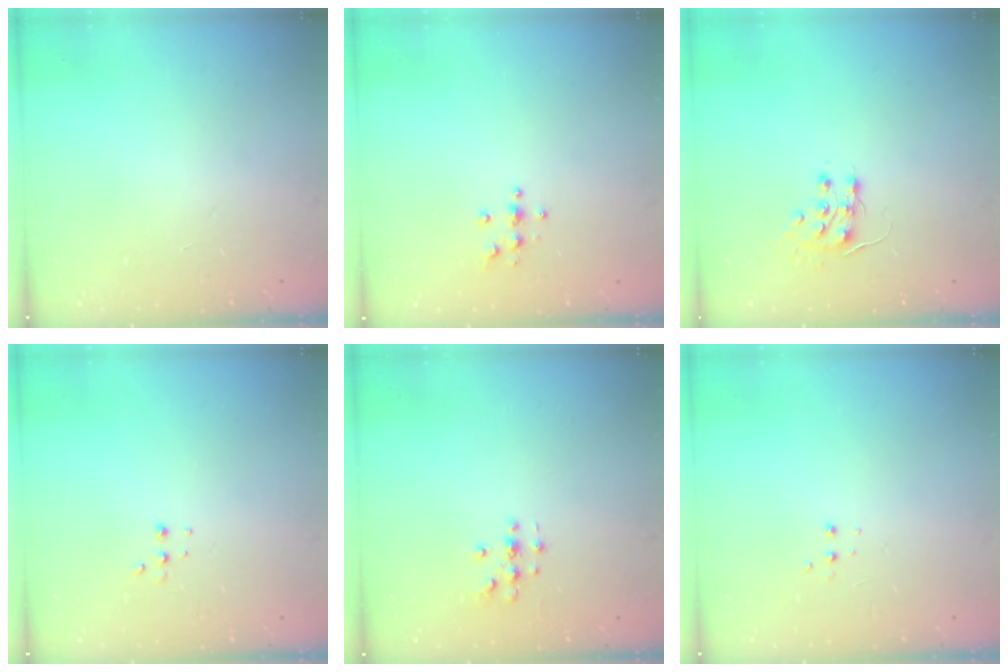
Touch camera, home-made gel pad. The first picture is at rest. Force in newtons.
{"total": 3.6, "press": 3.6, "slide": 0.4}
{"total": 7.4, "press": 7.4, "slide": 0.7}
{"total": 4.2, "press": 4.1, "slide": 0.9}
{"total": 3.0, "press": 3.0, "slide": 0.3}
{"total": 2.7, "press": 2.7, "slide": 0.5}